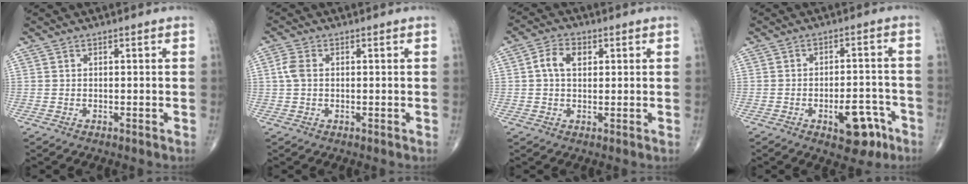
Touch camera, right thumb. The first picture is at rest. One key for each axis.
{"total": 2.9, "fx": 0.3, "fy": 1.9, "fz": 2.2, "tx": -0.057, "ty": 0.007, "tz": 0.001}
{"total": 4.8, "fx": 1.1, "fy": 3.2, "fz": 3.4, "tx": -0.061, "ty": 0.009, "tz": 0.016}
{"total": 8.7, "fx": -4.3, "fy": 4.3, "fz": 6.2, "tx": -0.062, "ty": 0.035, "tz": -0.052}